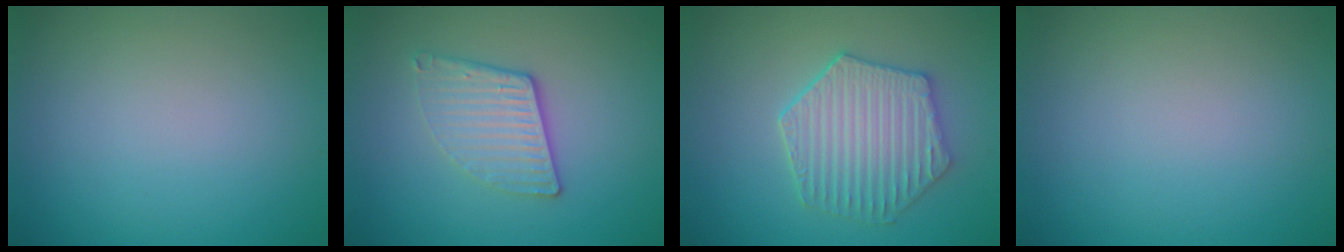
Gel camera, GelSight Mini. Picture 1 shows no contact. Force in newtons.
{"total": 3.1, "press": 2.7, "slide": 1.4}
{"total": 5.4, "press": 4.6, "slide": 2.8}
{"total": 0.0}